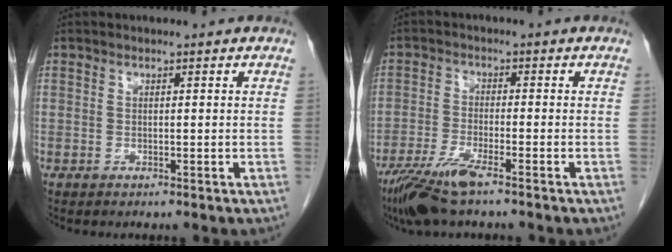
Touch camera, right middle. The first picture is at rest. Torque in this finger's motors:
{"motor_torque": [0.15, -0.06, 0.10, 0.07]}